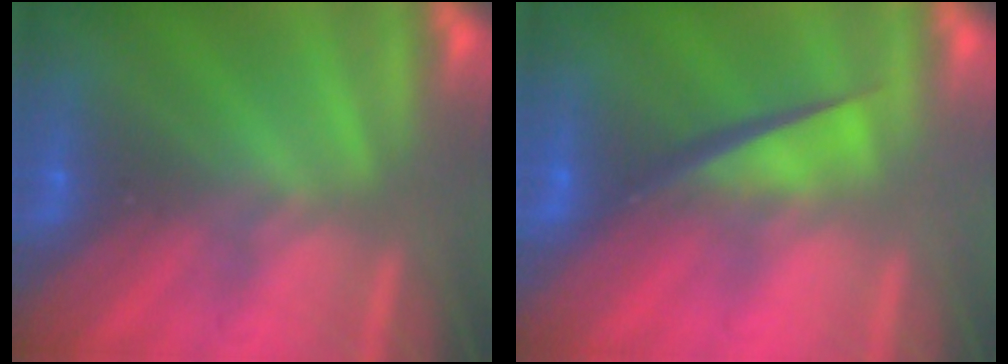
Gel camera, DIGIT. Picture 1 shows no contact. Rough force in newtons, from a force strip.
{"total": 4.5}